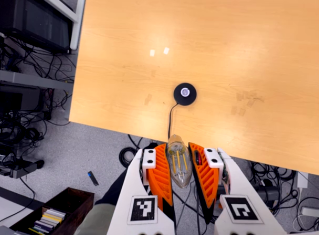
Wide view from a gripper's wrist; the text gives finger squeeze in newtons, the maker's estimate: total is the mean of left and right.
{"total": 20.7, "left": 22.5, "right": 18.8}